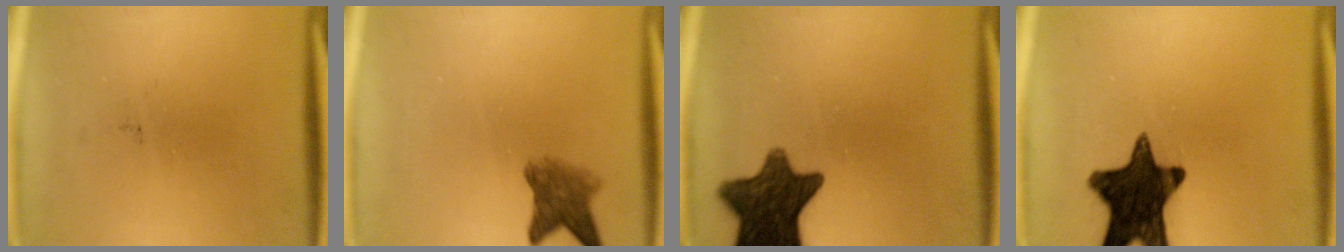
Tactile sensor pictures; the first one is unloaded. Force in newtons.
{"total": 4.4}
{"total": 11.9}
{"total": 15.3}